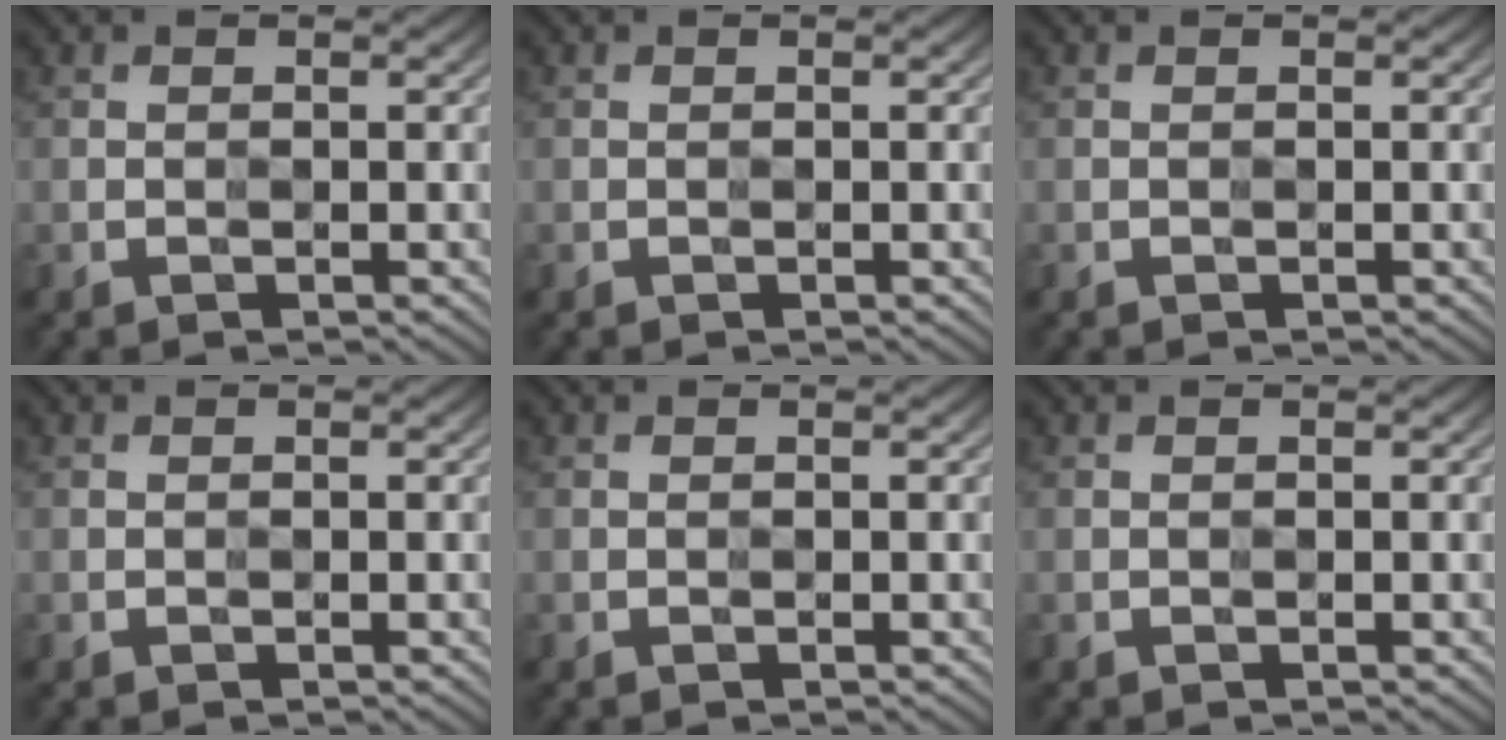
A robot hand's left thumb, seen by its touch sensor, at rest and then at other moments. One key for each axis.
{"total": 0.0}
{"total": 0.0}
{"total": 0.0}
{"total": 0.0}
{"total": 0.0}